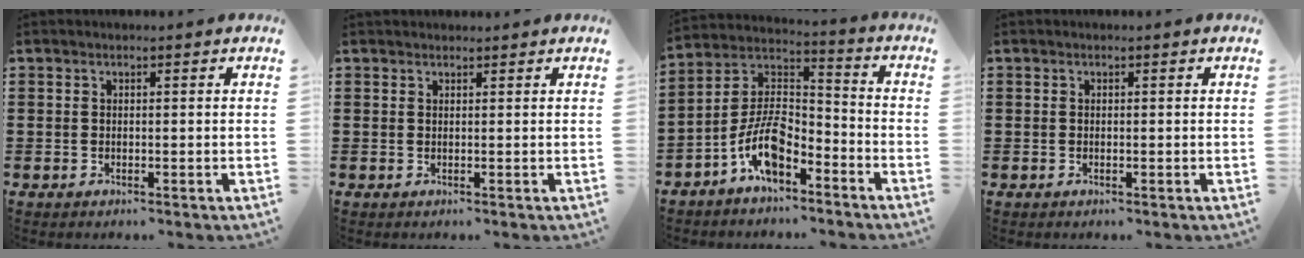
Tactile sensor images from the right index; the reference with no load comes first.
{"total": 0.7, "force": [0.6, 0.1, -0.1], "torque": [0.002, 0.001, 0.012]}
{"total": 9.4, "force": [-5.9, 3.9, 6.3], "torque": [-0.140, -0.001, -0.115]}
{"total": 0.0}